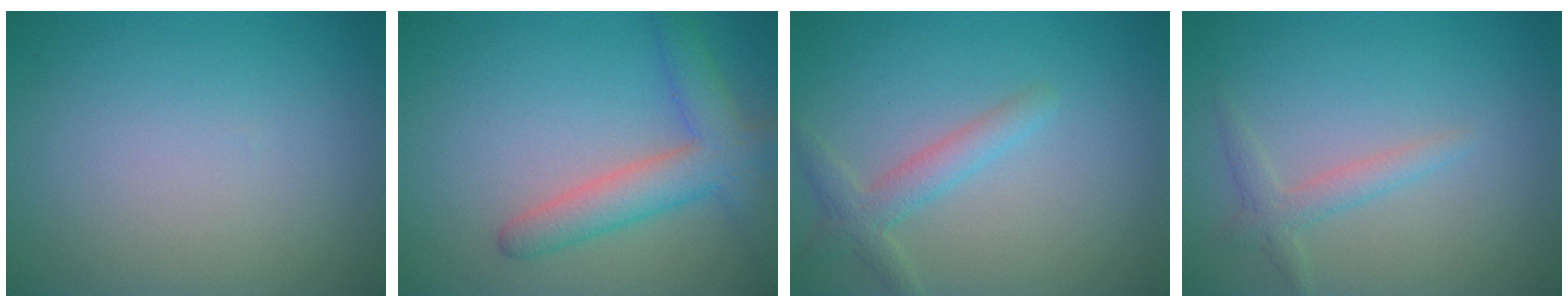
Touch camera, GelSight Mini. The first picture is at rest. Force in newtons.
{"total": 4.7, "press": 4.7, "slide": 0.2}
{"total": 2.5, "press": 2.5, "slide": 0.1}
{"total": 1.9, "press": 1.9, "slide": 0.1}